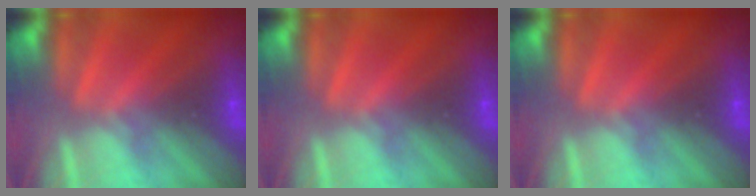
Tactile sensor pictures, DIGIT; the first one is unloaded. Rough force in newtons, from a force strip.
{"total": 0.0}
{"total": 0.0}